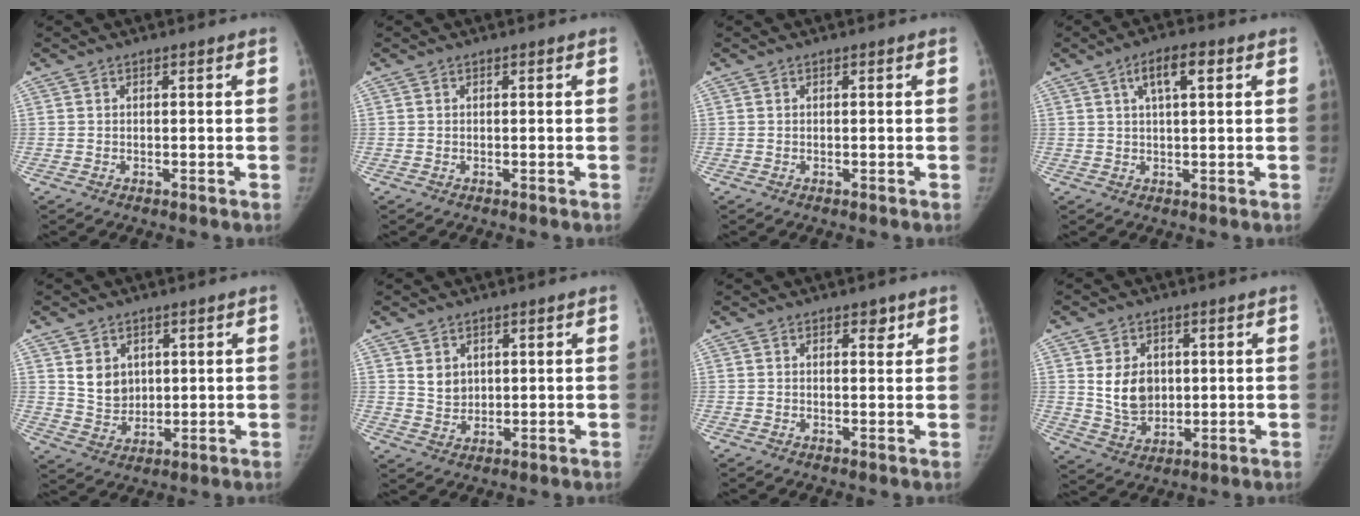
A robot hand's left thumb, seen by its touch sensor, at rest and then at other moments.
{"total": 0.0}
{"total": 0.0}
{"total": 5.9, "force": [2.4, 2.1, 4.9], "torque": [-0.075, 0.006, 0.039]}
{"total": 6.3, "force": [2.4, 5.1, 2.8], "torque": [-0.022, -0.021, 0.057]}
{"total": 4.0, "force": [1.9, 3.2, 1.5], "torque": [-0.007, -0.018, 0.045]}
{"total": 1.9, "force": [1.3, 1.1, 0.8], "torque": [0.007, -0.006, 0.015]}
{"total": 8.6, "force": [1.5, 6.6, 5.2], "torque": [-0.057, -0.015, 0.040]}